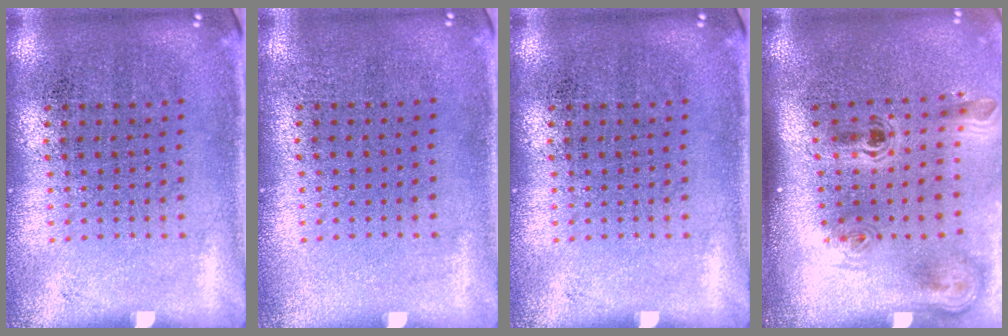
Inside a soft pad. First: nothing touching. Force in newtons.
{"total": 0.0}
{"total": 0.0}
{"total": 2.3, "press": 1.4, "slide": 1.8}